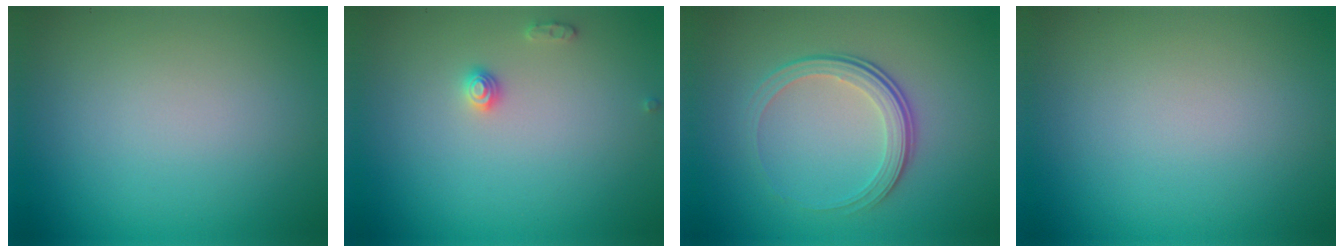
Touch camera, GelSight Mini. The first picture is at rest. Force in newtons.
{"total": 1.2, "press": 1.2, "slide": 0.0}
{"total": 3.8, "press": 2.7, "slide": 2.7}
{"total": 0.0}